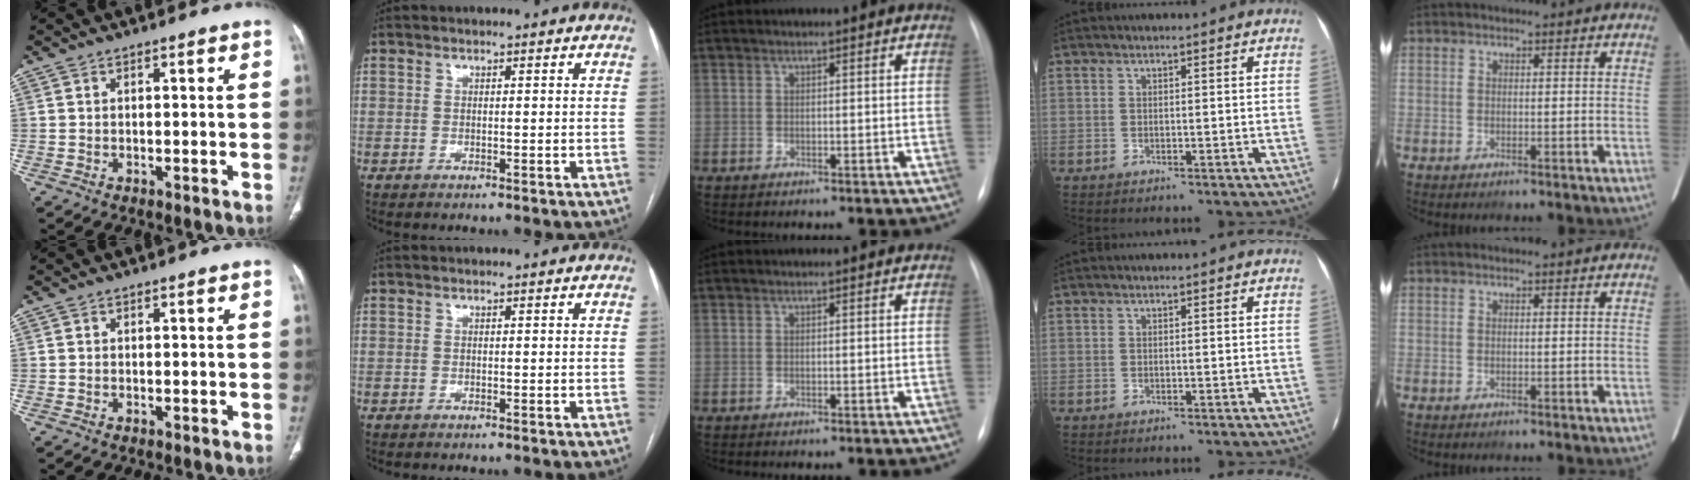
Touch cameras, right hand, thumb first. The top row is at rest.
{}